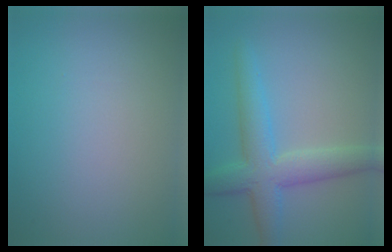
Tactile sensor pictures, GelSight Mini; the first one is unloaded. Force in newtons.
{"total": 6.7, "press": 6.7, "slide": 0.2}